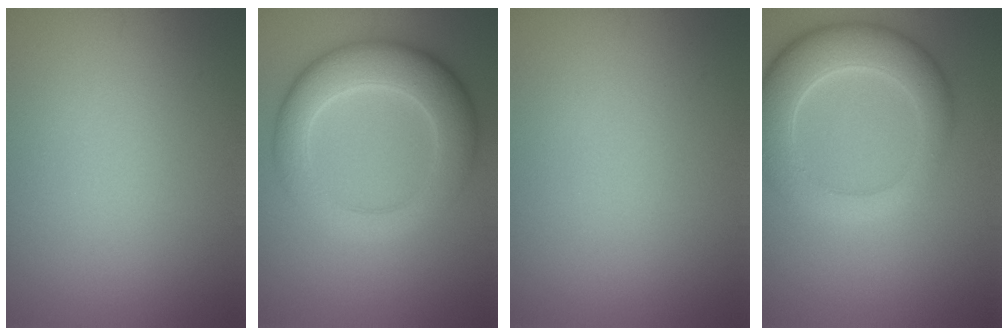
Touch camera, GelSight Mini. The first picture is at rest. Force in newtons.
{"total": 7.6, "press": 7.6, "slide": 0.2}
{"total": 0.0}
{"total": 6.8, "press": 6.8, "slide": 0.4}